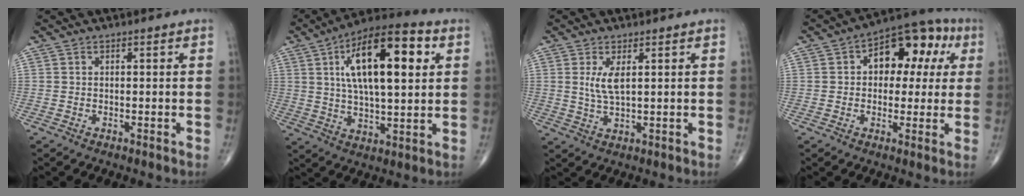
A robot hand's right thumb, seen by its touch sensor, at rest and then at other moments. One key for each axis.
{"total": 19.8, "fx": 5.7, "fy": 7.8, "fz": 17.3, "tx": -0.268, "ty": 0.005, "tz": 0.086}
{"total": 4.0, "fx": 1.2, "fy": 1.2, "fz": 3.7, "tx": -0.079, "ty": -0.012, "tz": 0.030}
{"total": 13.8, "fx": 3.3, "fy": 8.6, "fz": 10.2, "tx": -0.087, "ty": 0.030, "tz": 0.038}